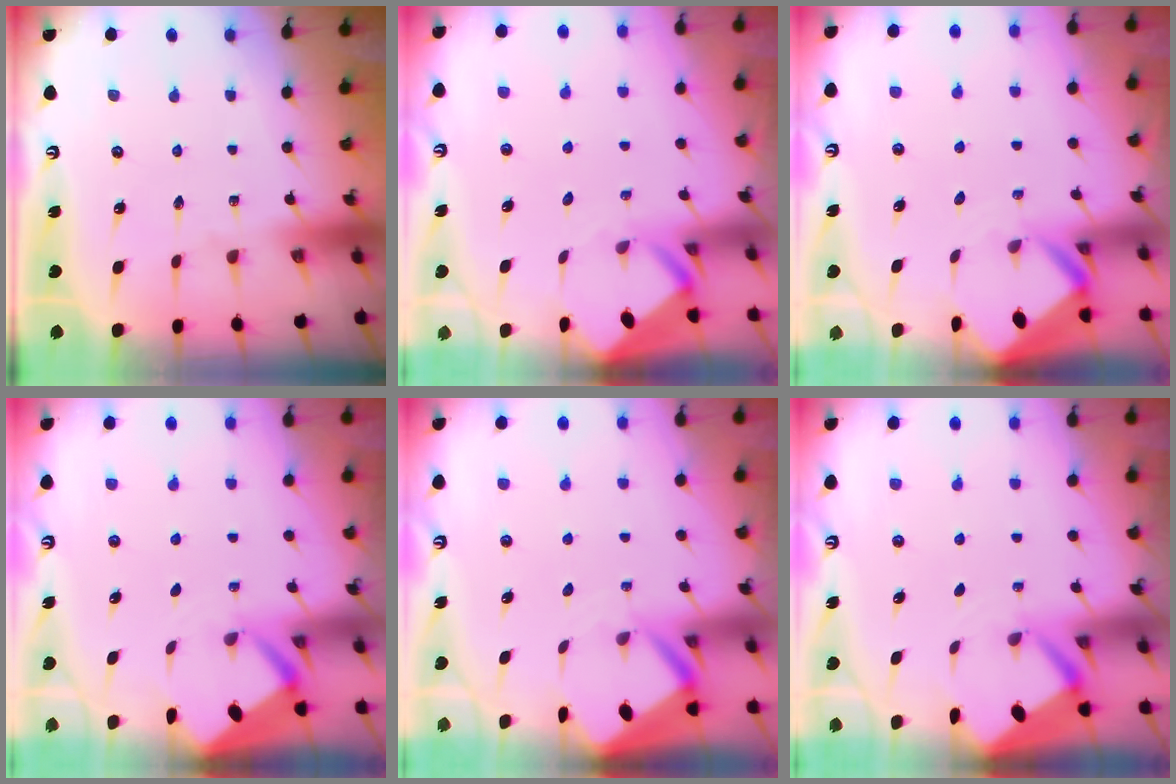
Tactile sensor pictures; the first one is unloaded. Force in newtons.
{"total": 3.4, "press": 3.4, "slide": 0.2}
{"total": 2.7, "press": 2.7, "slide": 0.2}
{"total": 2.3, "press": 2.3, "slide": 0.1}
{"total": 3.2, "press": 3.2, "slide": 0.3}
{"total": 2.6, "press": 2.6, "slide": 0.0}